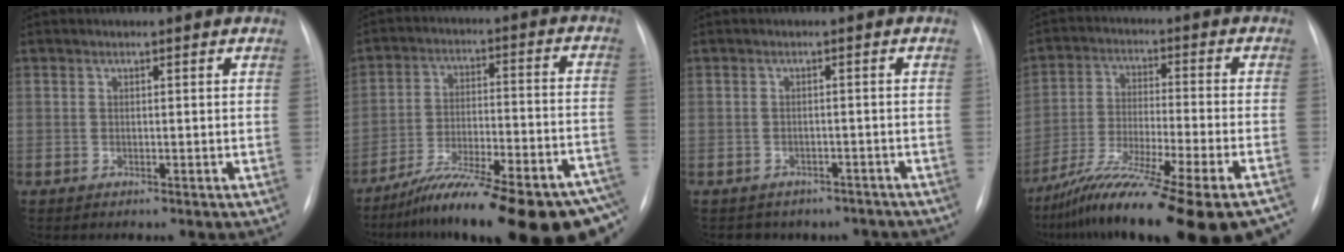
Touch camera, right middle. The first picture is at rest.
{"total": 25.9, "force": [-20.0, 3.4, 16.1], "torque": [-0.179, 0.000, -0.291]}
{"total": 7.0, "force": [-5.8, 3.8, 0.3], "torque": [0.001, 0.018, -0.057]}
{"total": 24.2, "force": [-19.2, 1.2, 14.7], "torque": [-0.190, -0.044, -0.299]}